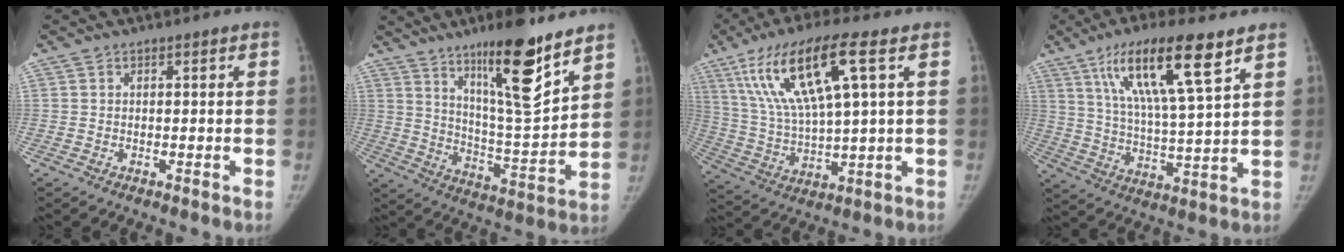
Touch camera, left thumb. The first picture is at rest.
{"total": 17.5, "force": [11.2, 3.1, 13.0], "torque": [-0.188, -0.078, 0.192]}
{"total": 18.3, "force": [7.4, 4.1, 16.2], "torque": [-0.325, -0.007, 0.139]}
{"total": 17.0, "force": [9.1, 3.0, 14.1], "torque": [-0.247, -0.033, 0.165]}